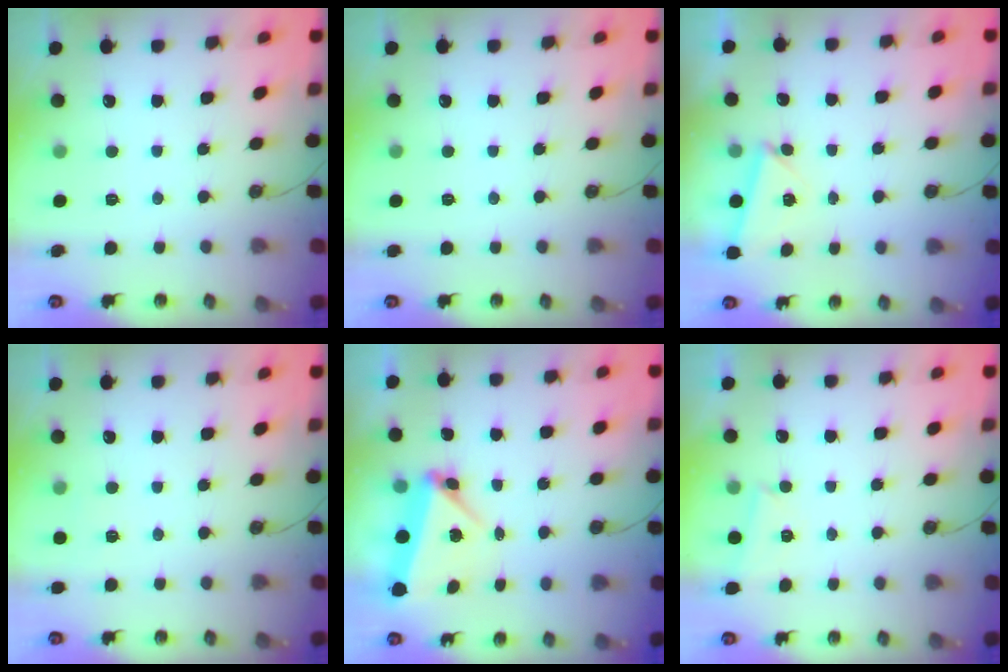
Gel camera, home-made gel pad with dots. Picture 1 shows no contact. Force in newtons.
{"total": 0.0}
{"total": 2.7, "press": 2.0, "slide": 1.7}
{"total": 2.2, "press": 2.1, "slide": 0.2}
{"total": 5.9, "press": 5.4, "slide": 2.4}
{"total": 1.6, "press": 1.6, "slide": 0.3}